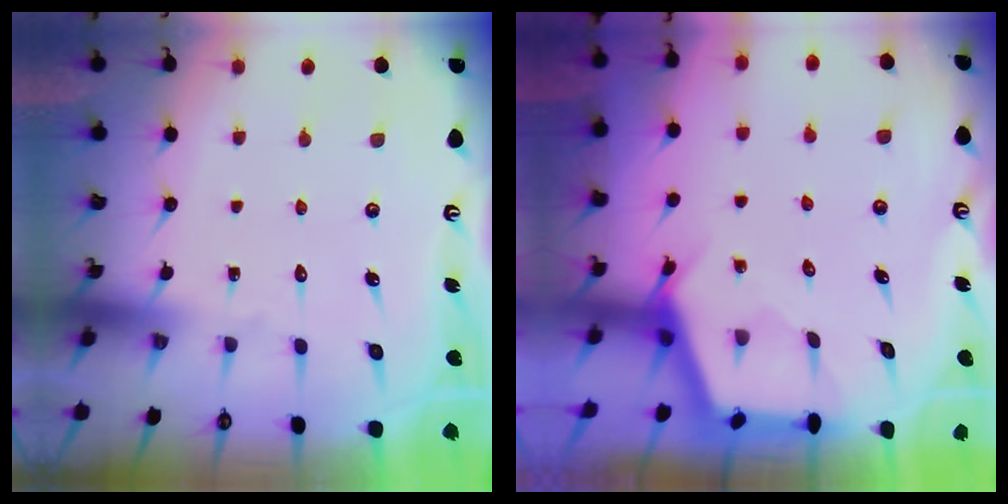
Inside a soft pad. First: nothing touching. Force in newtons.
{"total": 3.0, "press": 3.0, "slide": 0.4}